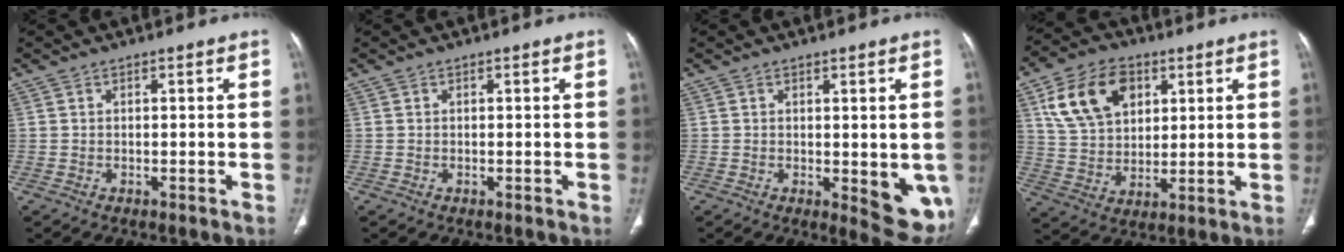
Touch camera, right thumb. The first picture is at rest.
{"total": 0.0}
{"total": 8.6, "force": [-1.3, 3.4, 7.8], "torque": [-0.076, -0.020, -0.008]}
{"total": 14.3, "force": [5.9, 9.7, 8.6], "torque": [-0.128, -0.009, 0.113]}